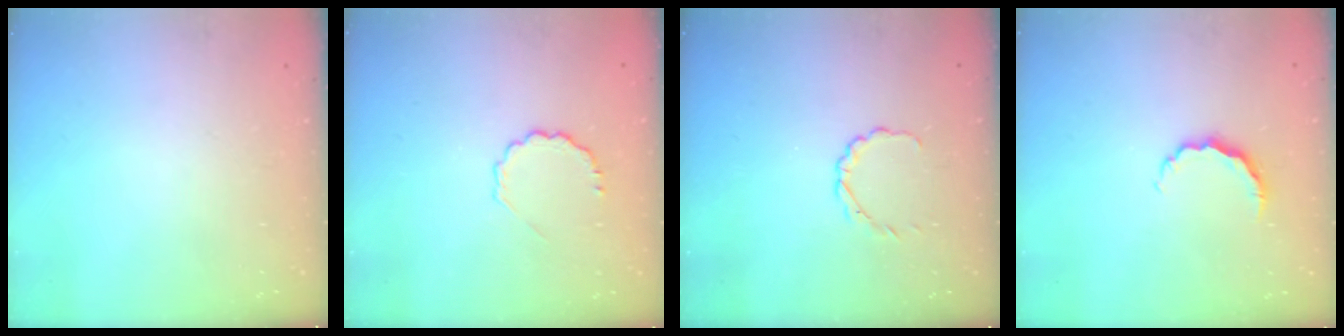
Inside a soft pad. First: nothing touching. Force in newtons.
{"total": 3.8, "press": 3.6, "slide": 1.1}
{"total": 2.4, "press": 2.2, "slide": 0.9}
{"total": 4.7, "press": 4.7, "slide": 0.6}